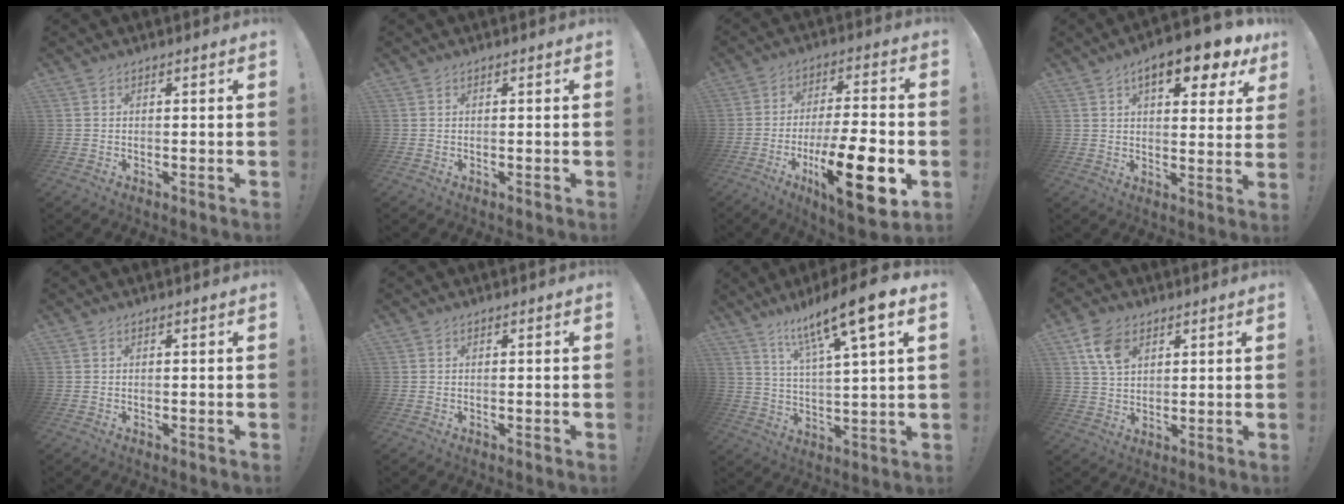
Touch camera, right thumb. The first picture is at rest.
{"total": 0.0}
{"total": 20.3, "force": [-7.0, 5.8, 18.1], "torque": [-0.276, 0.026, -0.102]}
{"total": 11.7, "force": [6.5, 3.8, 9.0], "torque": [-0.121, -0.034, 0.103]}
{"total": 0.0}
{"total": 0.0}
{"total": 14.3, "force": [8.7, 1.3, 11.3], "torque": [-0.193, -0.046, 0.130]}
{"total": 8.9, "force": [4.2, 5.9, 5.1], "torque": [-0.095, -0.007, 0.082]}